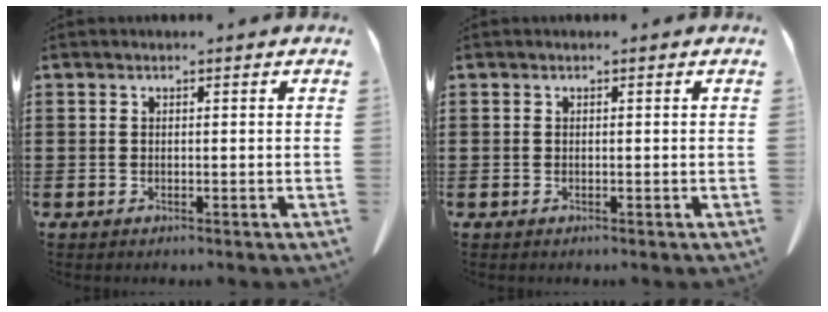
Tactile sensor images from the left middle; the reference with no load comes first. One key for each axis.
{"total": 0.0}